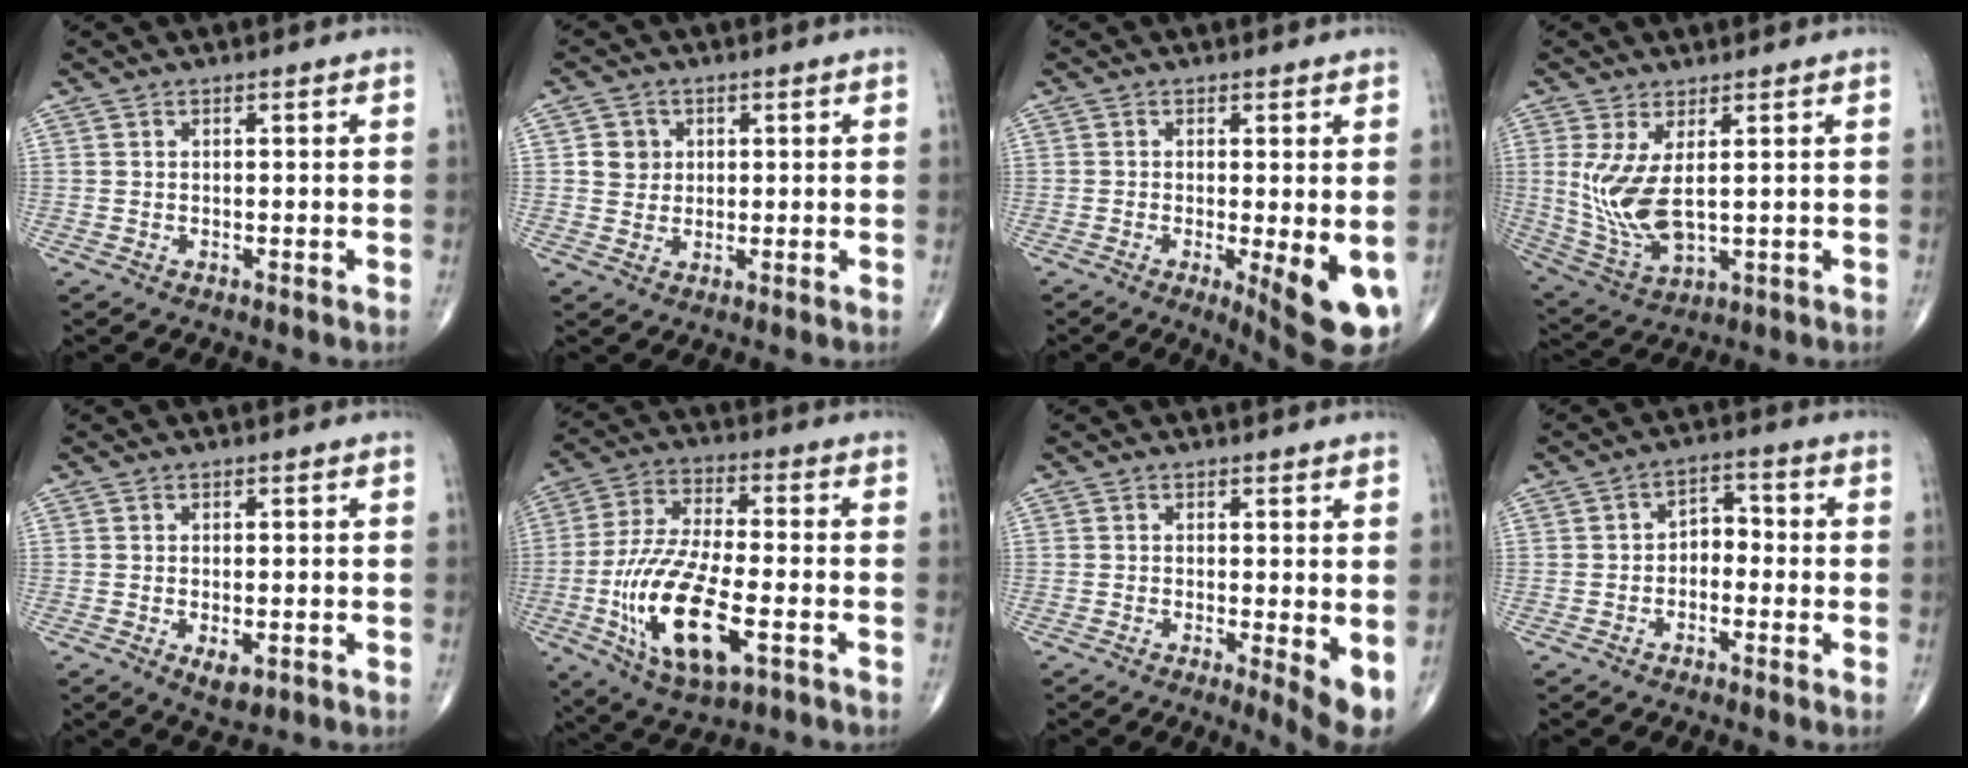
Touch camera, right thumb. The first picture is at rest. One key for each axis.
{"total": 3.9, "fx": 0.9, "fy": 3.6, "fz": 1.1, "tx": 0.003, "ty": 0.000, "tz": 0.013}
{"total": 9.1, "fx": -2.2, "fy": 2.2, "fz": 8.5, "tx": -0.113, "ty": -0.020, "tz": -0.027}
{"total": 10.0, "fx": 1.4, "fy": 4.3, "fz": 8.9, "tx": -0.193, "ty": -0.023, "tz": 0.044}
{"total": 3.3, "fx": -1.2, "fy": 1.5, "fz": 2.7, "tx": -0.042, "ty": -0.006, "tz": -0.014}
{"total": 18.4, "fx": -5.7, "fy": 7.1, "fz": 16.0, "tx": -0.320, "ty": 0.010, "tz": -0.095}
{"total": 5.0, "fx": -0.5, "fy": 1.2, "fz": 4.8, "tx": -0.071, "ty": -0.014, "tz": -0.012}
{"total": 4.1, "fx": -1.2, "fy": 2.9, "fz": 2.7, "tx": -0.021, "ty": 0.026, "tz": -0.033}